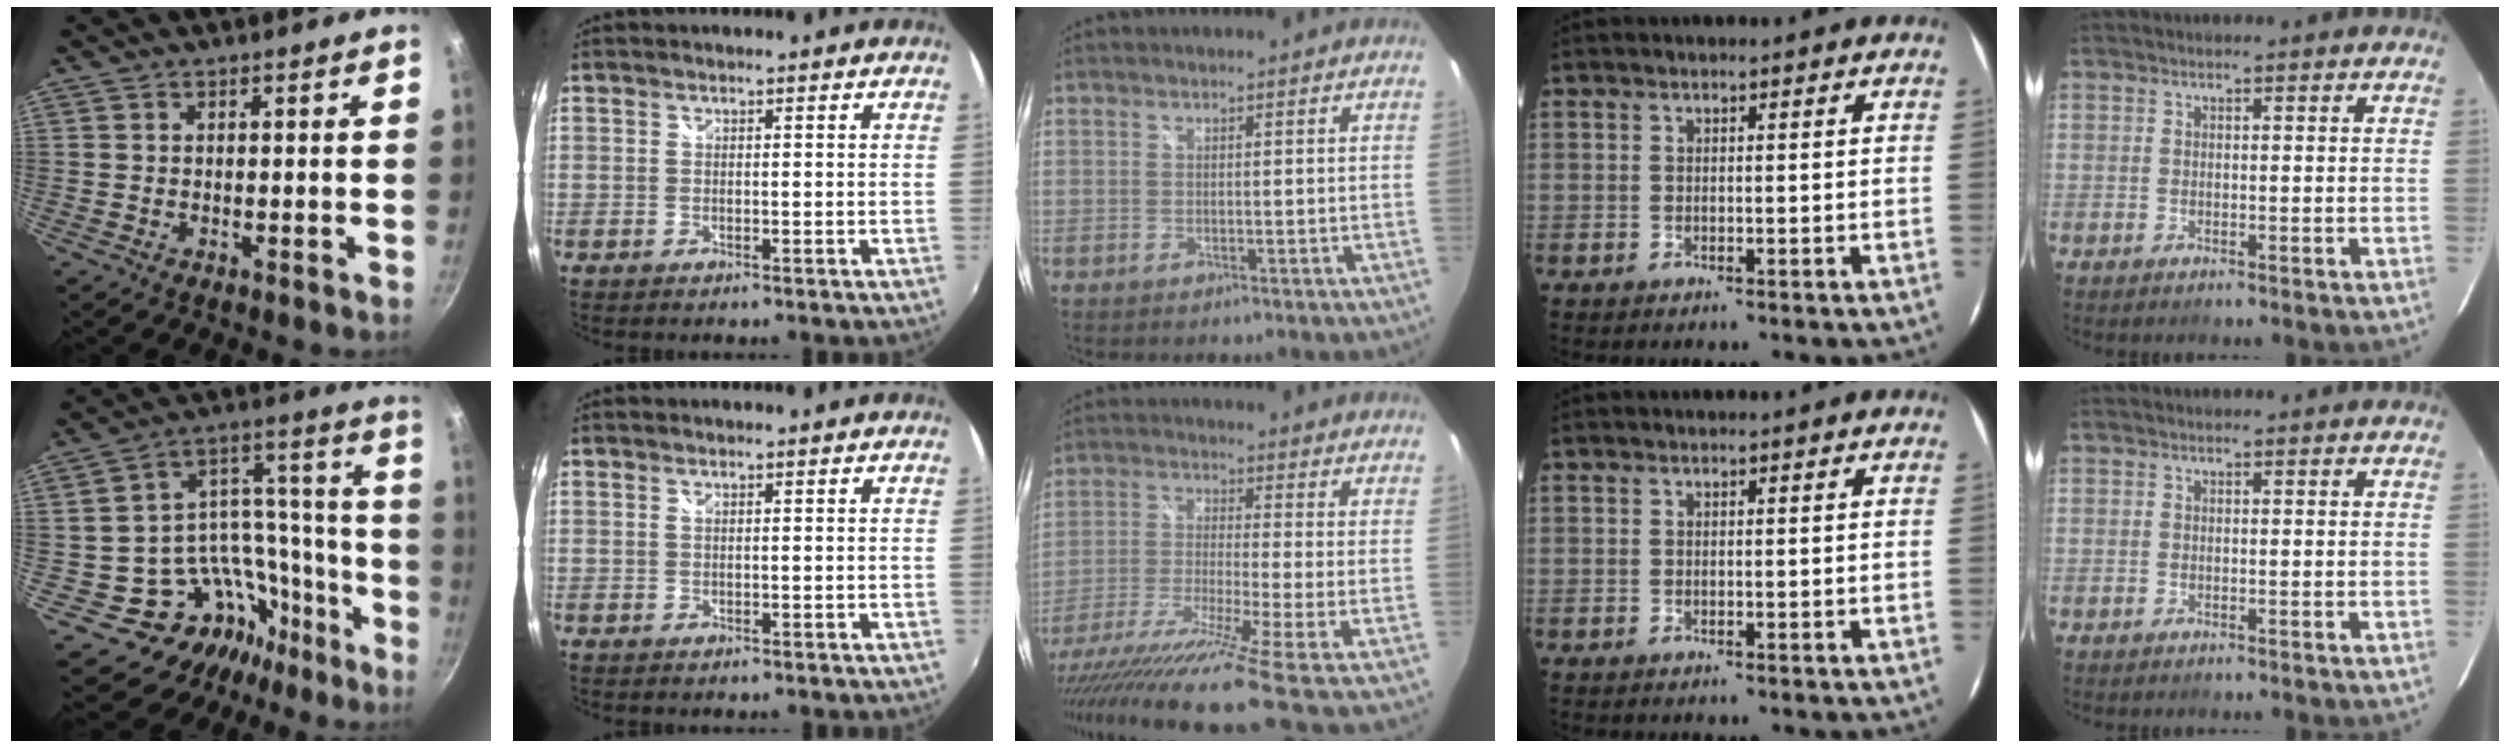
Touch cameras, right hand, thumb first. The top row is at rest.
{"thumb": {"total": 17.8, "force": [-10.6, 13.3, 5.3], "torque": [-0.009, 0.135, -0.165]}, "middle": {"total": 17.1, "force": [-13.0, -2.5, 10.8], "torque": [-0.198, -0.071, -0.225]}}